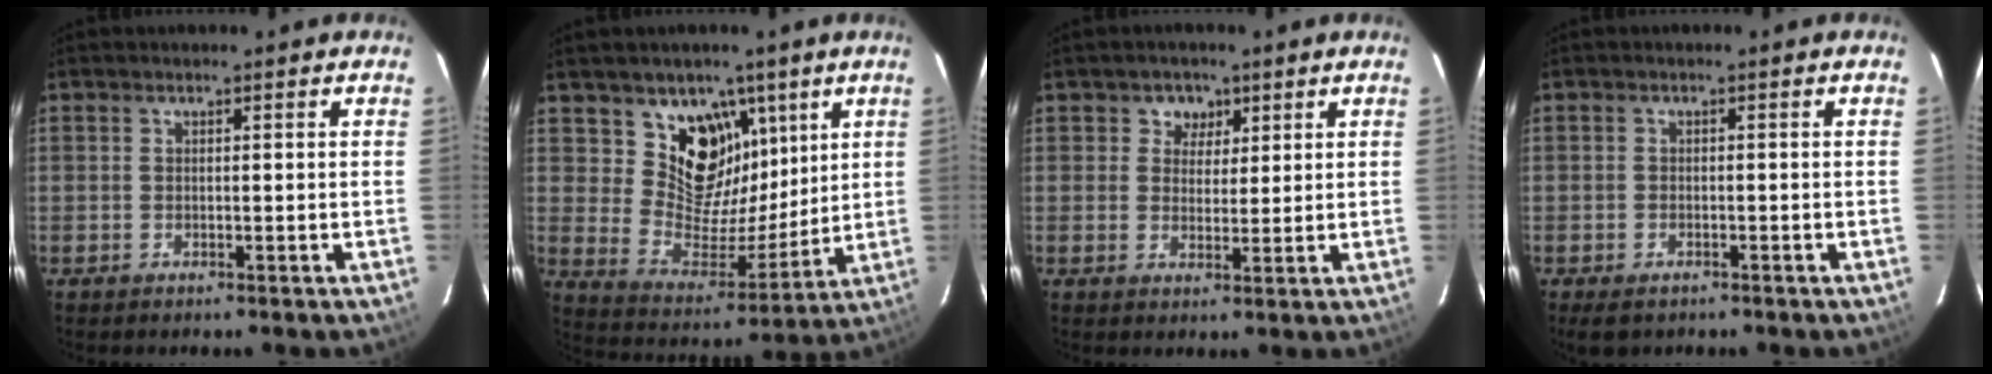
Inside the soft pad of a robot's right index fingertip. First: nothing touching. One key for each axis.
{"total": 13.9, "fx": 7.8, "fy": 10.3, "fz": 5.2, "tx": -0.094, "ty": -0.014, "tz": 0.148}
{"total": 3.9, "fx": 1.8, "fy": 3.5, "fz": 0.6, "tx": 0.007, "ty": 0.008, "tz": 0.029}
{"total": 3.3, "fx": -2.2, "fy": 1.9, "fz": 1.5, "tx": -0.033, "ty": -0.009, "tz": -0.034}